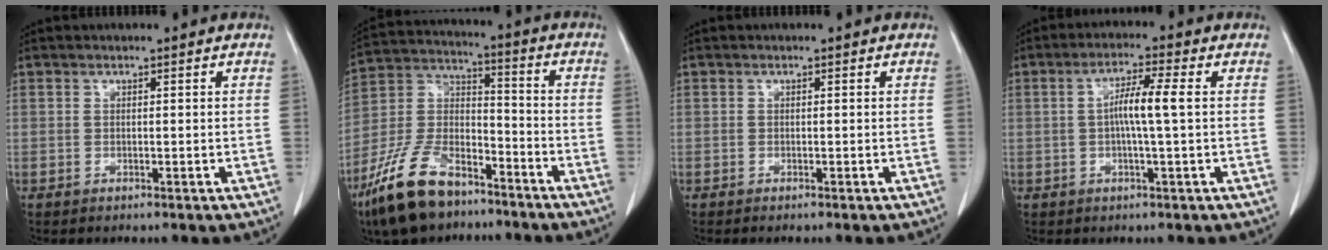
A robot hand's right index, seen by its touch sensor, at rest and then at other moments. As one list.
[{"total": 15.0, "force": [-10.5, 6.6, 8.4], "torque": [-0.186, 0.006, -0.198]}, {"total": 0.8, "force": [-0.7, 0.0, 0.4], "torque": [-0.007, -0.002, -0.008]}, {"total": 5.4, "force": [0.2, -0.2, 5.4], "torque": [-0.104, 0.006, 0.003]}]